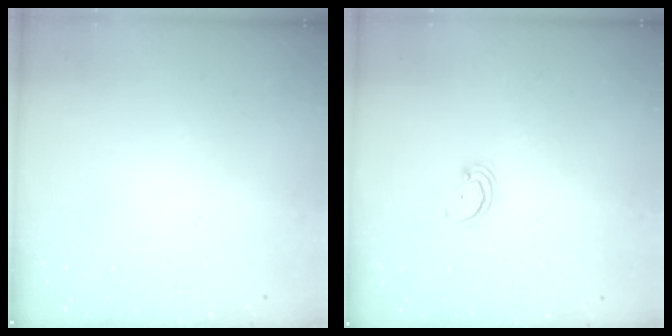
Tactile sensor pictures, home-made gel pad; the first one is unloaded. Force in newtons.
{"total": 2.5, "press": 2.4, "slide": 0.2}